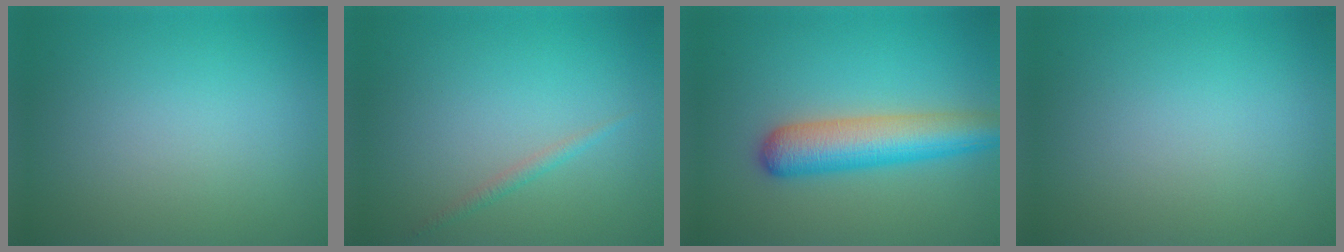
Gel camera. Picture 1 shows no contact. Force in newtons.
{"total": 0.9, "press": 0.9, "slide": 0.1}
{"total": 6.2, "press": 6.2, "slide": 0.3}
{"total": 0.0}